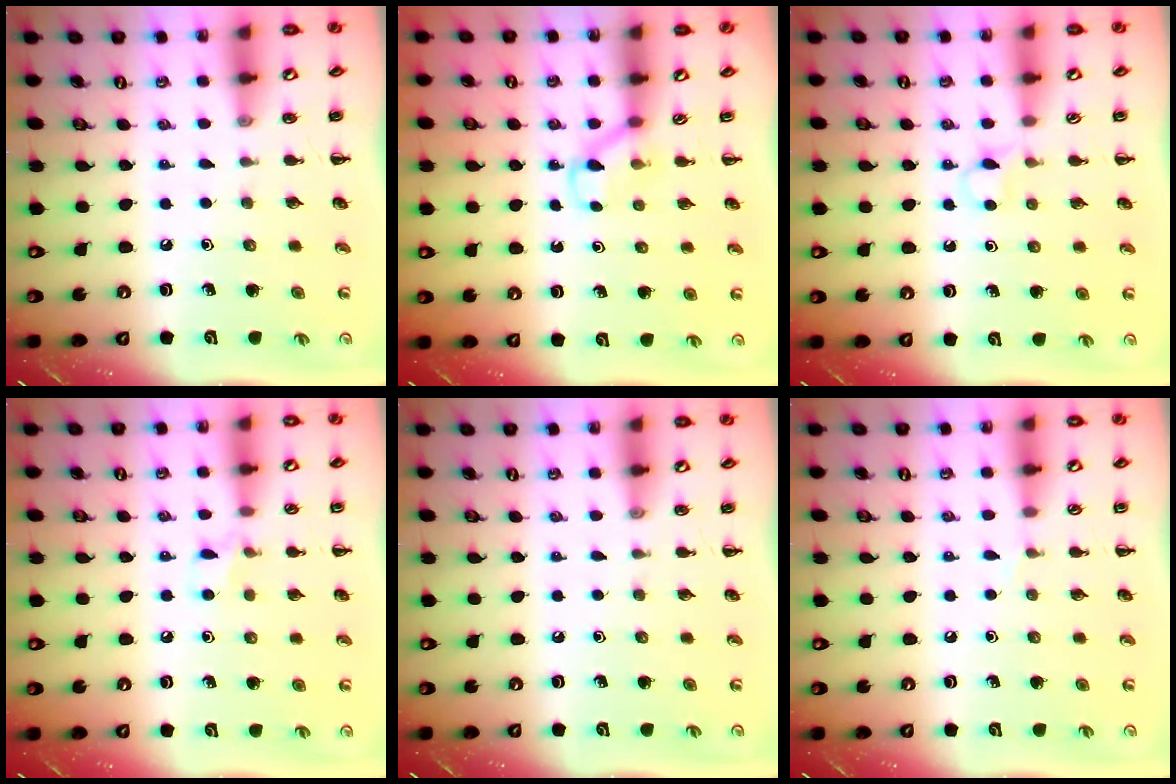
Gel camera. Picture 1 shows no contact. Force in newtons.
{"total": 3.7, "press": 3.6, "slide": 1.0}
{"total": 3.1, "press": 2.9, "slide": 1.3}
{"total": 4.8, "press": 4.5, "slide": 1.4}
{"total": 0.0}
{"total": 2.9, "press": 2.7, "slide": 1.1}